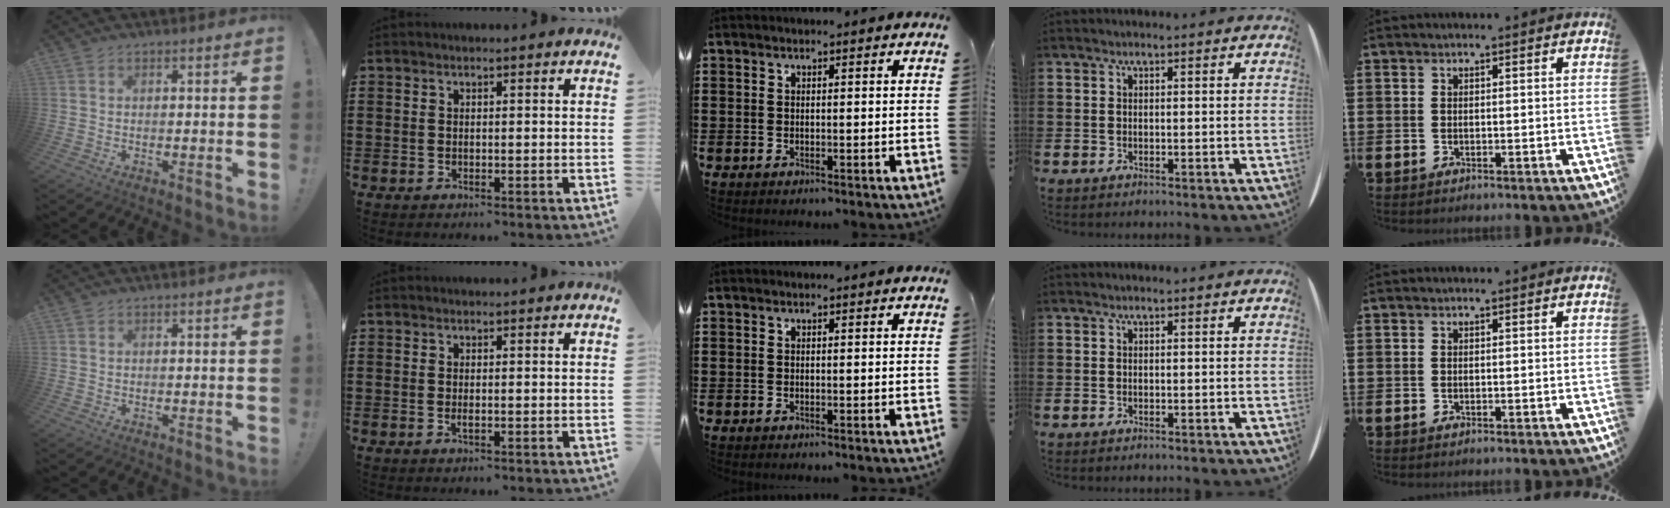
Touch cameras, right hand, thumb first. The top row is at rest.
{"index": {"total": 0.7, "force": [-0.2, 0.2, 0.6], "torque": [-0.012, -0.004, -0.002]}}